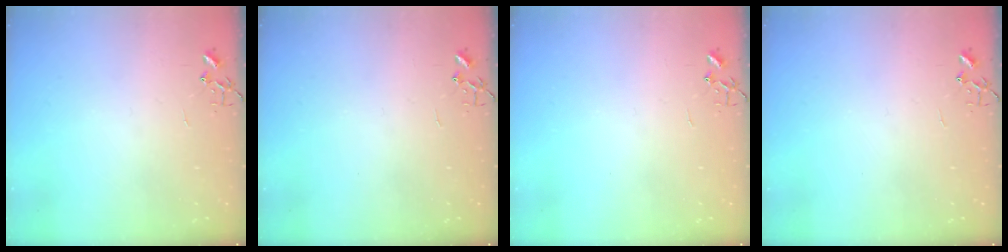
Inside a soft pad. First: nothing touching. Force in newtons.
{"total": 0.0}
{"total": 0.0}
{"total": 0.0}